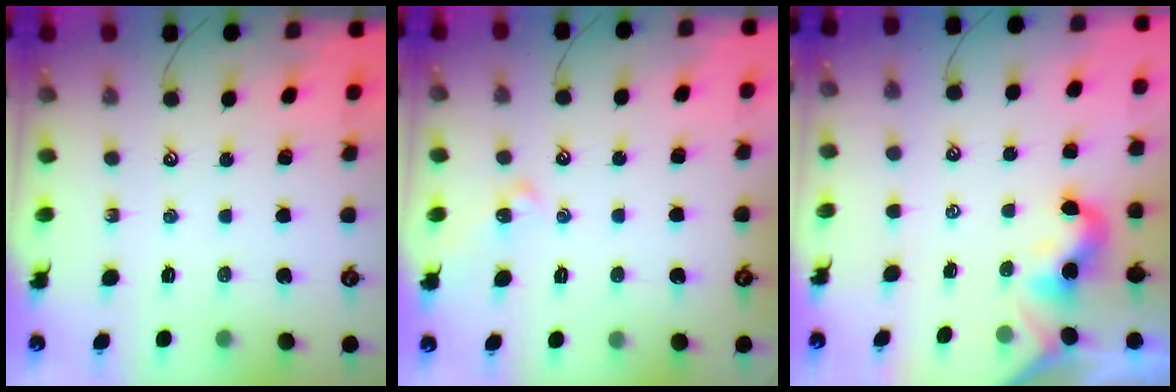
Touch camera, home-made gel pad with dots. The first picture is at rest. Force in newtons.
{"total": 1.3, "press": 1.2, "slide": 0.4}
{"total": 0.6, "press": 0.4, "slide": 0.4}